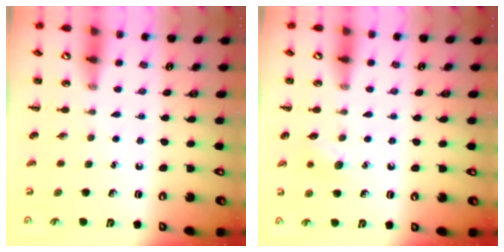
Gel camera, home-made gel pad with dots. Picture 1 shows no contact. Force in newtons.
{"total": 7.1, "press": 6.9, "slide": 1.9}